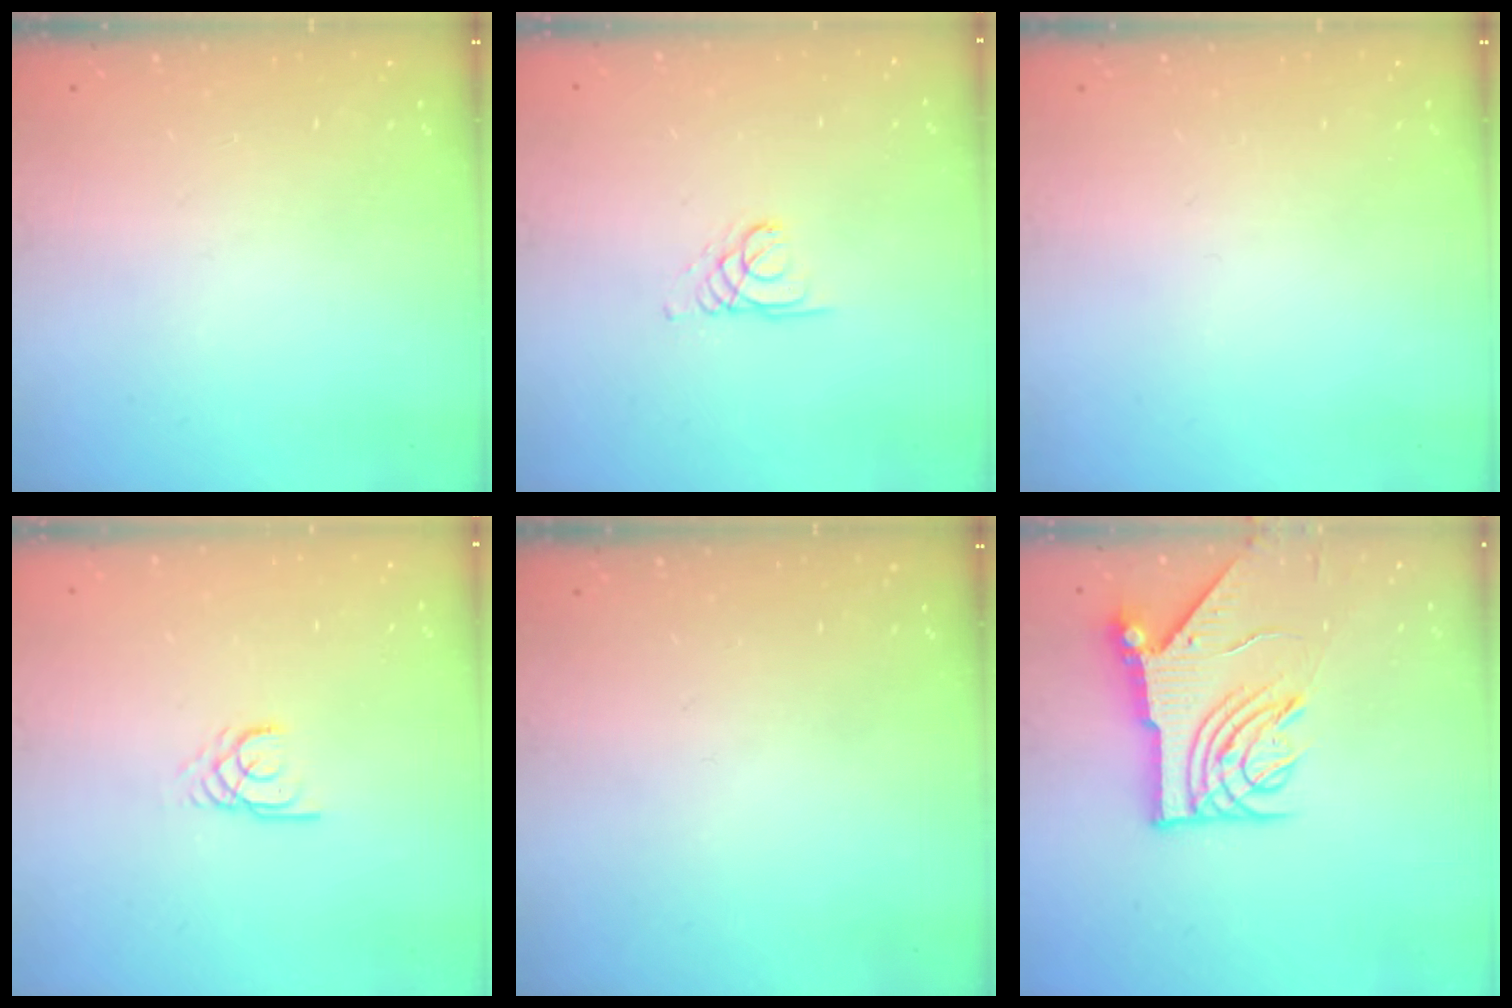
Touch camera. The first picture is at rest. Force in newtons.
{"total": 1.4, "press": 1.3, "slide": 0.1}
{"total": 0.0}
{"total": 2.1, "press": 2.1, "slide": 0.0}
{"total": 0.0}
{"total": 10.9, "press": 10.9, "slide": 1.2}